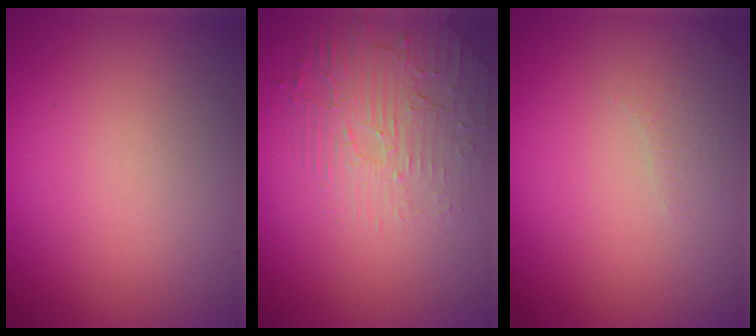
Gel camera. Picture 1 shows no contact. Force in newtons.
{"total": 2.6, "press": 2.1, "slide": 1.5}
{"total": 1.6, "press": 1.6, "slide": 0.4}